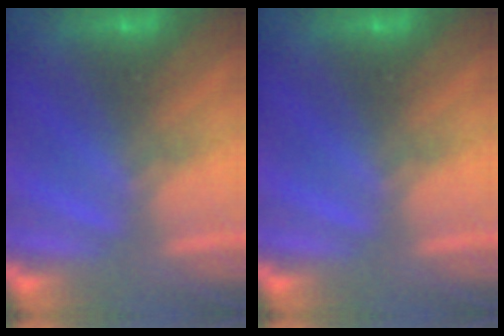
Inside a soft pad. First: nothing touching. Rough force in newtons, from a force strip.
{"total": 0.0}